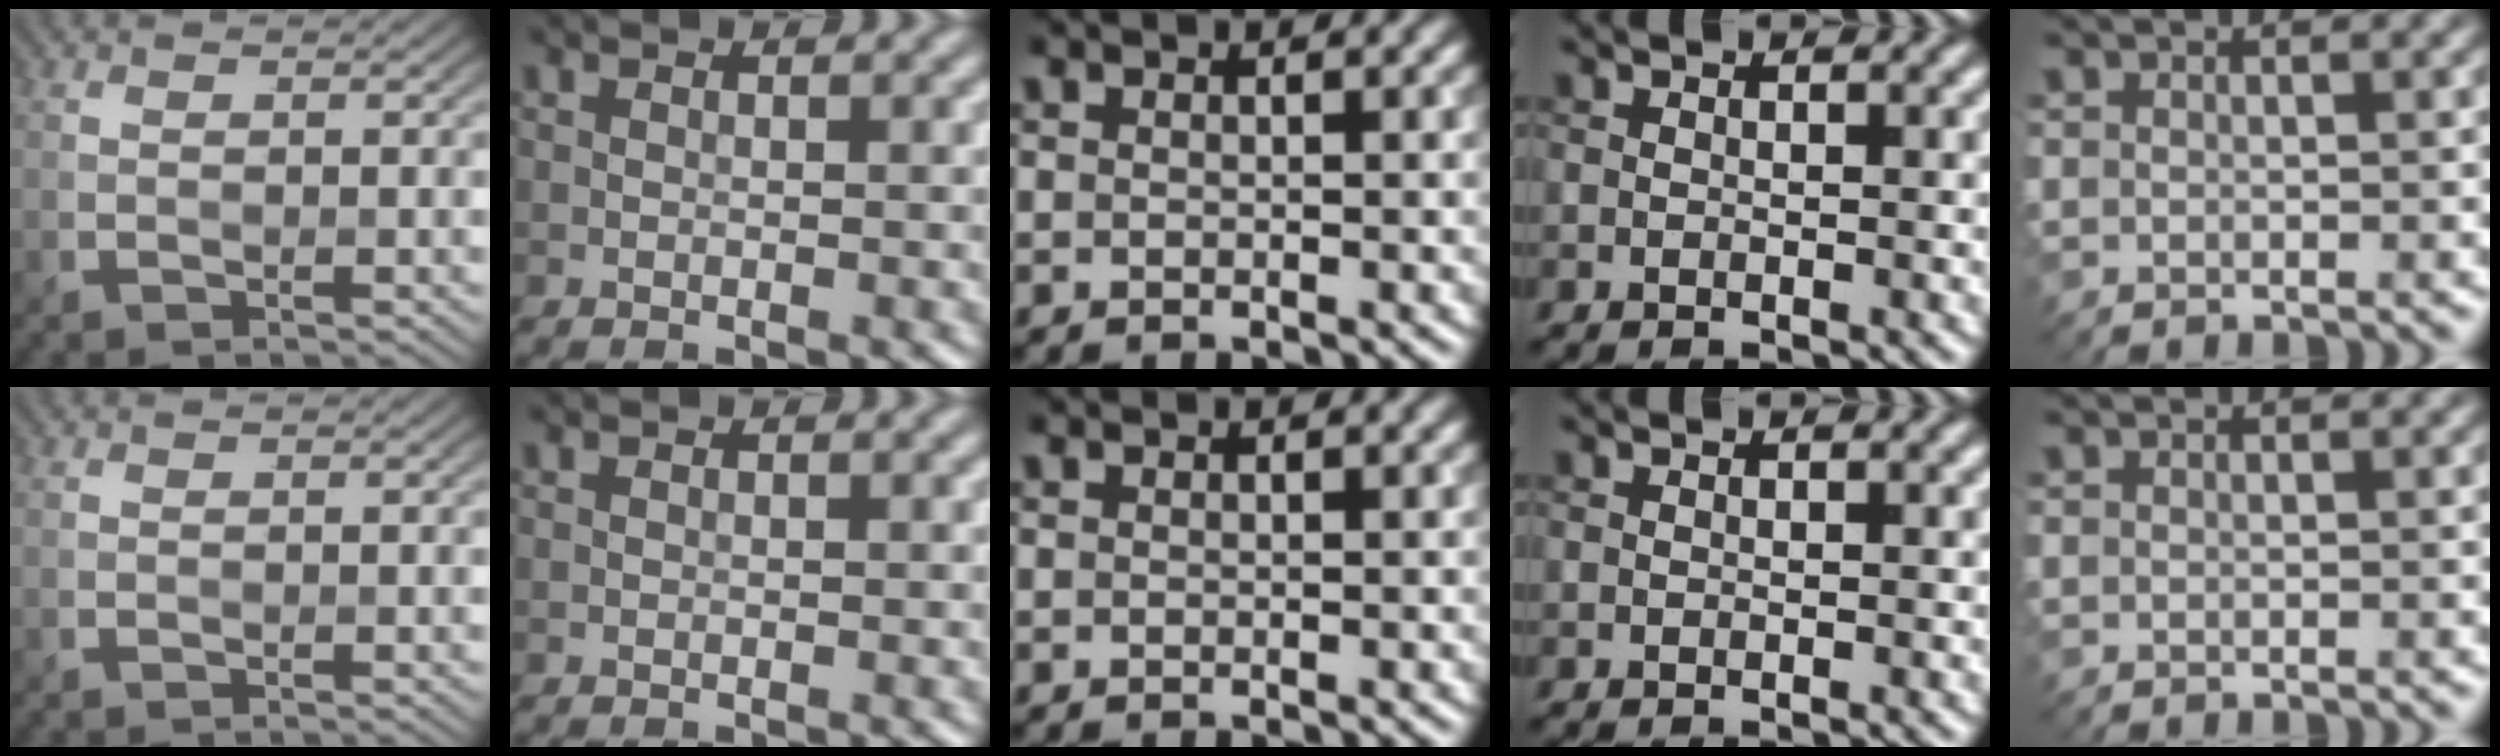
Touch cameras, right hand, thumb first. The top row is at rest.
{}